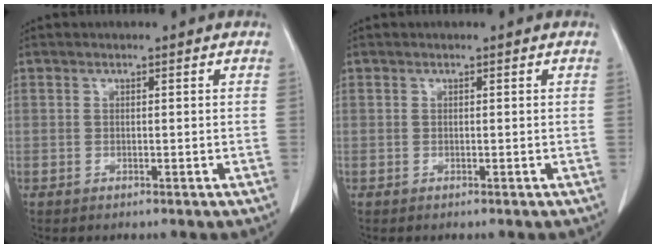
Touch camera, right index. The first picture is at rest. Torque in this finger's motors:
{"motor_torque": [0.00, 0.00, 0.00, 0.00]}